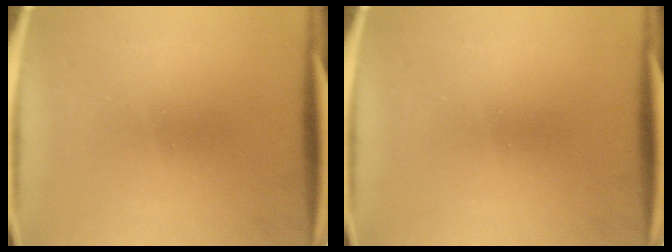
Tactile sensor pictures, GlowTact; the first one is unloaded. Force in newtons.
{"total": 0.0}